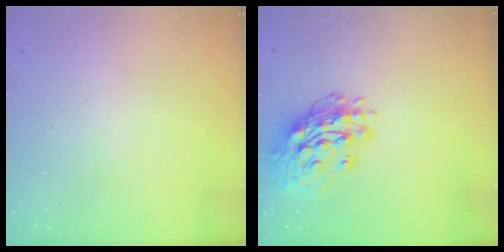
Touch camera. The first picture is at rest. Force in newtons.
{"total": 15.9, "press": 15.8, "slide": 1.3}